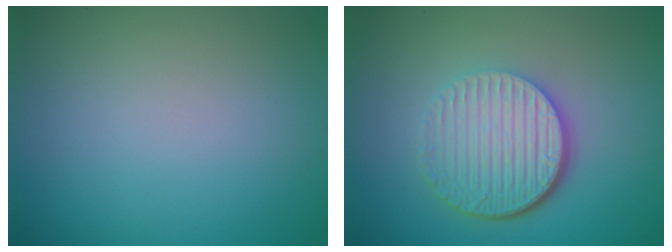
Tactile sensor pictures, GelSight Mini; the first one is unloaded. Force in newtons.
{"total": 6.2, "press": 4.2, "slide": 4.5}